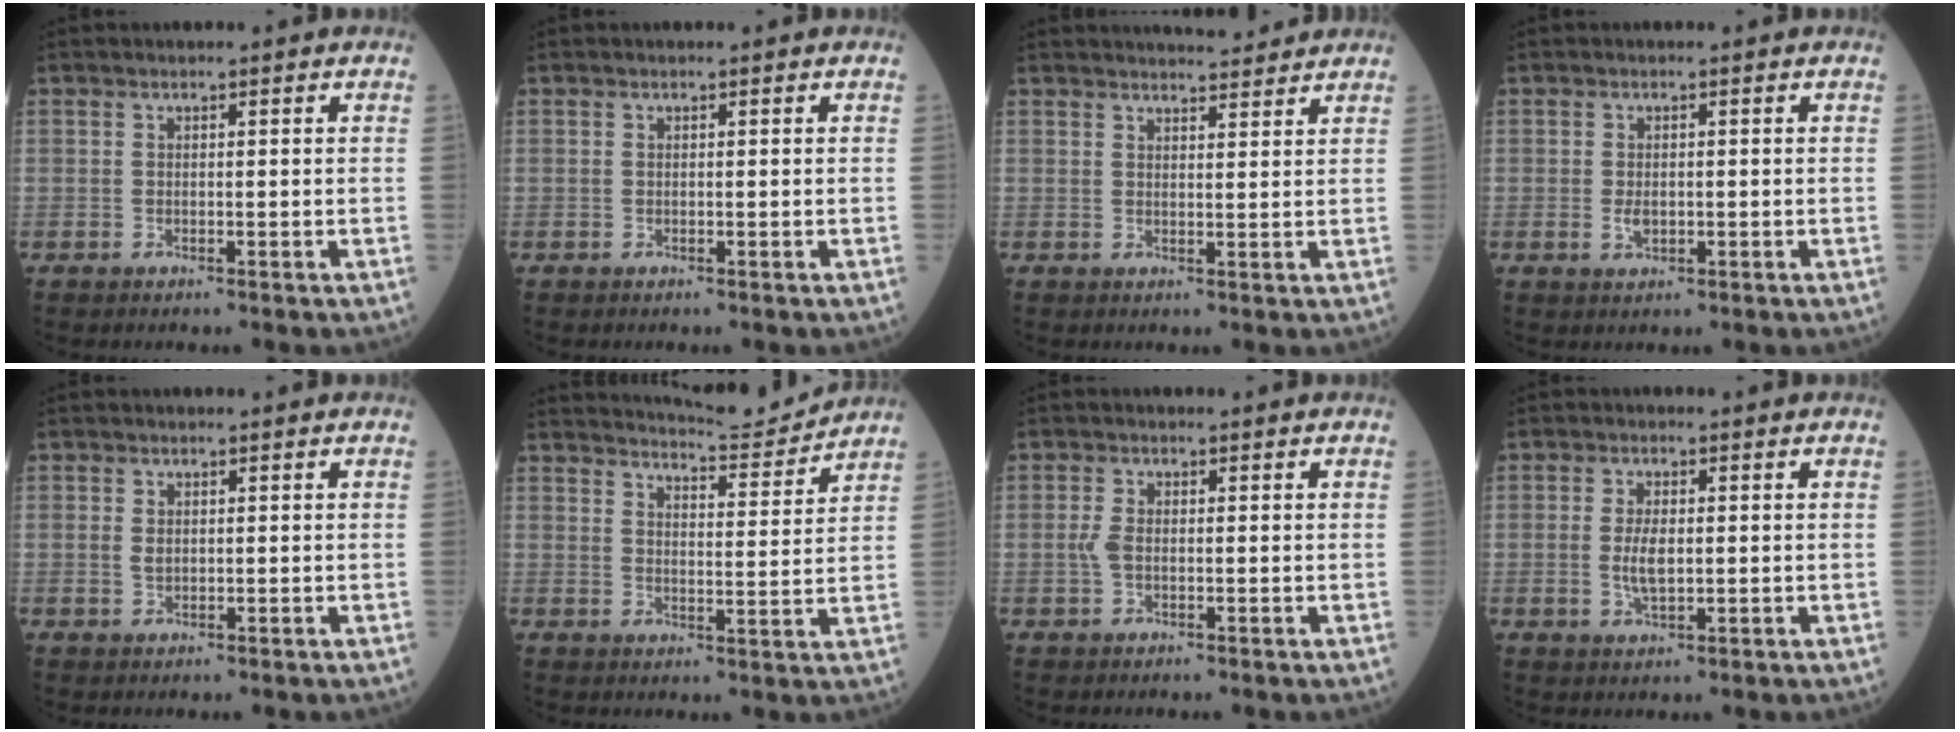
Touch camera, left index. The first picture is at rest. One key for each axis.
{"total": 0.0}
{"total": 5.6, "fx": 5.4, "fy": 0.7, "fz": 1.4, "tx": -0.023, "ty": 0.013, "tz": 0.069}
{"total": 1.8, "fx": -0.3, "fy": 1.0, "fz": 1.4, "tx": -0.032, "ty": -0.001, "tz": -0.002}
{"total": 1.3, "fx": 0.1, "fy": 0.9, "fz": 1.0, "tx": -0.021, "ty": 0.002, "tz": 0.004}
{"total": 8.5, "fx": 8.4, "fy": -0.5, "fz": 0.6, "tx": -0.020, "ty": -0.010, "tz": 0.120}
{"total": 1.9, "fx": -0.3, "fy": 0.9, "fz": 1.6, "tx": -0.042, "ty": 0.000, "tz": -0.008}
{"total": 3.7, "fx": -0.2, "fy": 1.3, "fz": 3.4, "tx": -0.074, "ty": -0.004, "tz": -0.002}